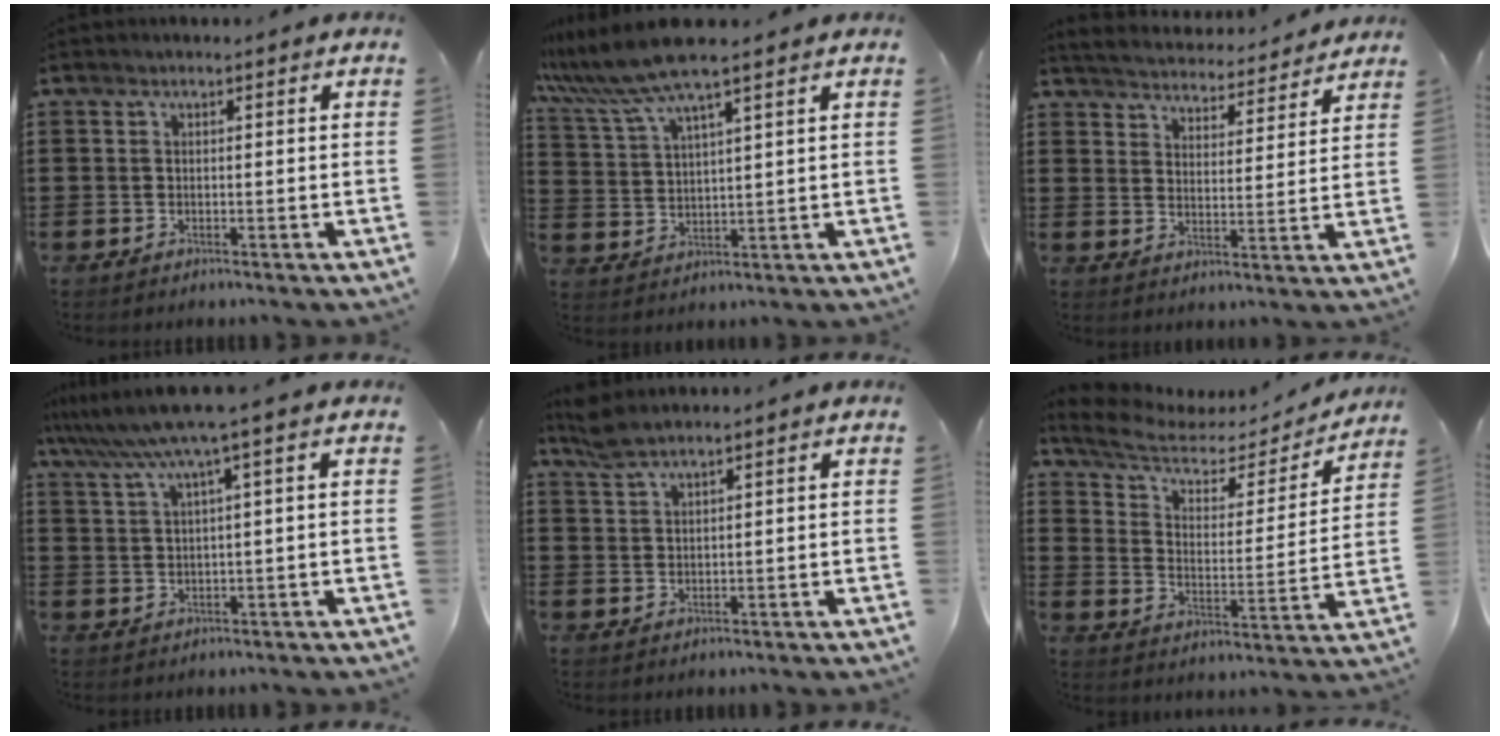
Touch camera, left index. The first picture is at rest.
{"total": 7.9, "force": [6.4, 0.2, 4.7], "torque": [-0.118, -0.021, 0.111]}
{"total": 4.5, "force": [4.5, -0.1, 0.0], "torque": [-0.027, -0.037, 0.073]}
{"total": 5.4, "force": [3.0, -0.5, 4.5], "torque": [-0.097, -0.016, 0.048]}
{"total": 2.7, "force": [2.3, 0.5, 1.5], "torque": [-0.035, 0.002, 0.043]}
{"total": 5.7, "force": [4.4, 2.4, 2.6], "torque": [-0.075, -0.023, 0.073]}